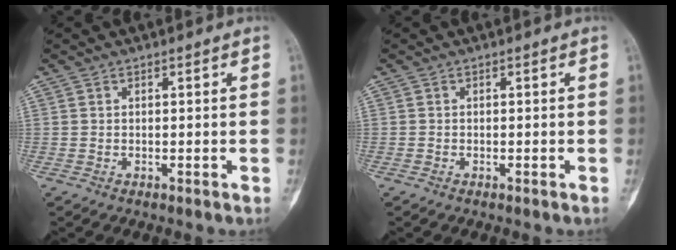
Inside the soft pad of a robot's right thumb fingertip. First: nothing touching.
{"total": 0.0}